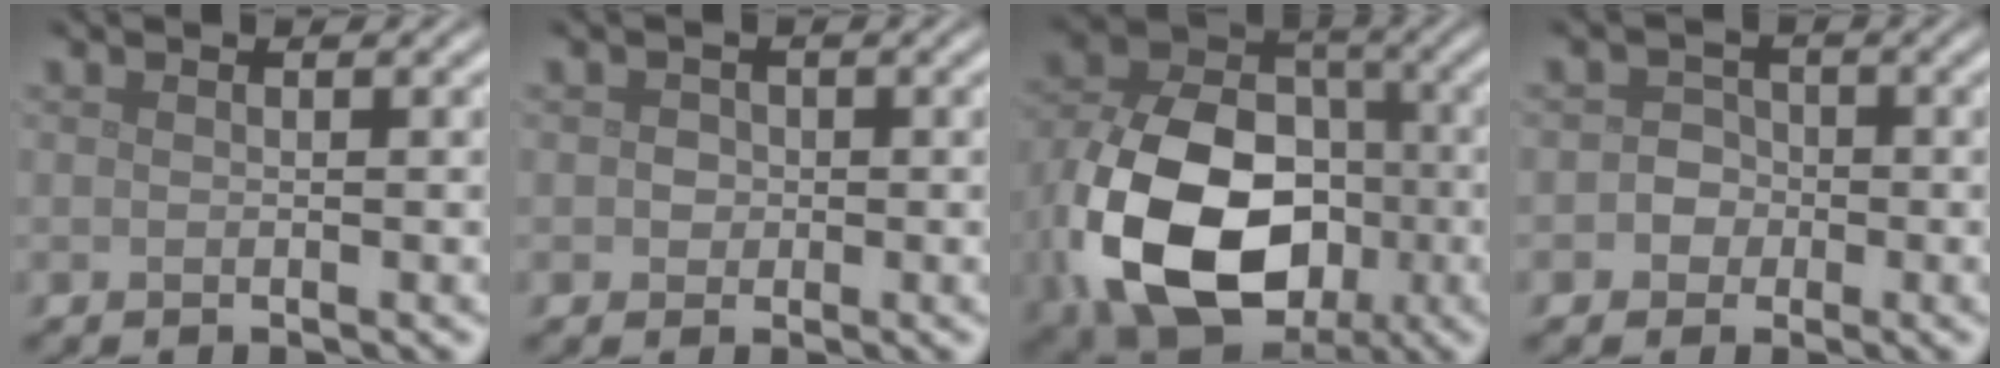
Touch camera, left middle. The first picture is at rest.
{"total": 1.1, "force": [0.1, 1.0, 0.4], "torque": [0.000, -0.002, 0.000]}
{"total": 15.1, "force": [-4.1, 10.7, 9.8], "torque": [-0.209, -0.035, -0.075]}
{"total": 2.0, "force": [-0.4, 1.8, 0.5], "torque": [0.016, 0.002, -0.018]}